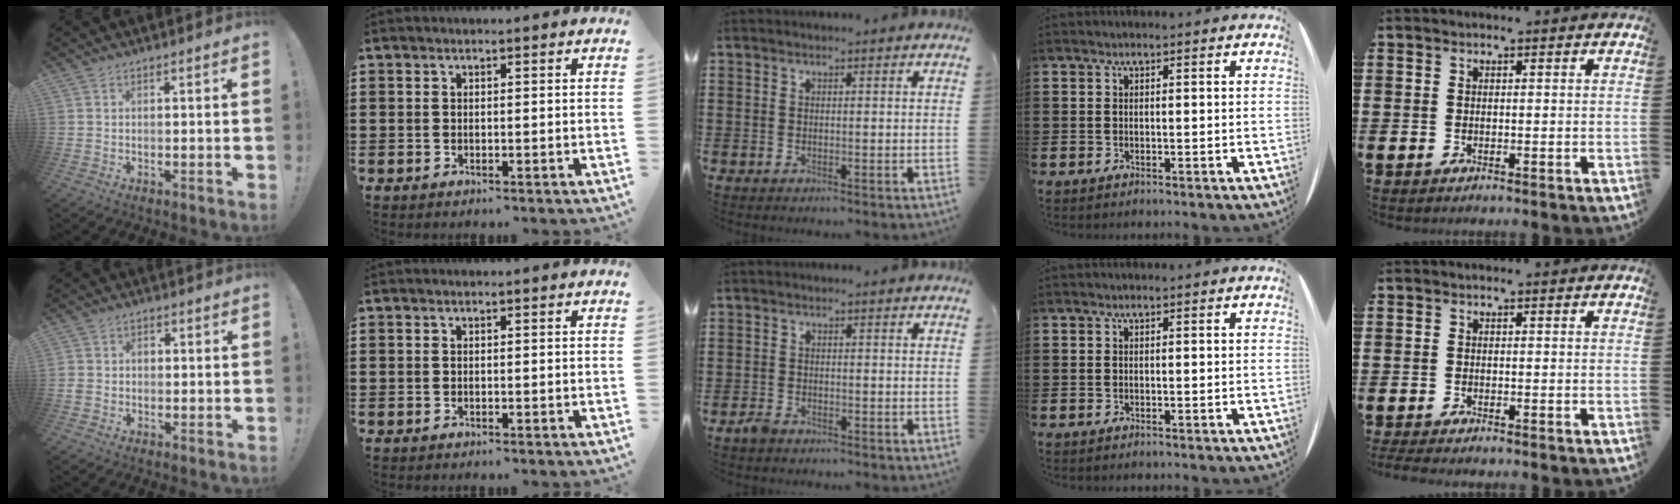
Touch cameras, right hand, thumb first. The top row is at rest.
{"thumb": {"total": 2.7, "force": [-1.0, 2.1, 1.4], "torque": [-0.032, 0.012, -0.017]}, "middle": {"total": 1.4, "force": [-1.1, 0.7, 0.5], "torque": [-0.020, -0.002, -0.025]}, "little": {"total": 0.8, "force": [-0.7, 0.1, 0.5], "torque": [-0.009, -0.002, -0.014]}}